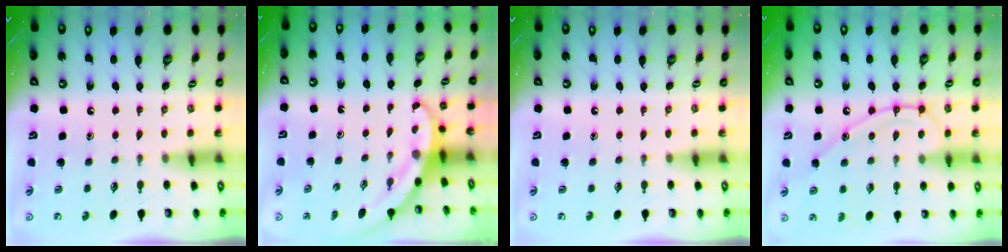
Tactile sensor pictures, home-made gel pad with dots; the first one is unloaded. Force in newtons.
{"total": 3.1, "press": 3.1, "slide": 0.2}
{"total": 0.0}
{"total": 13.6, "press": 13.6, "slide": 1.4}